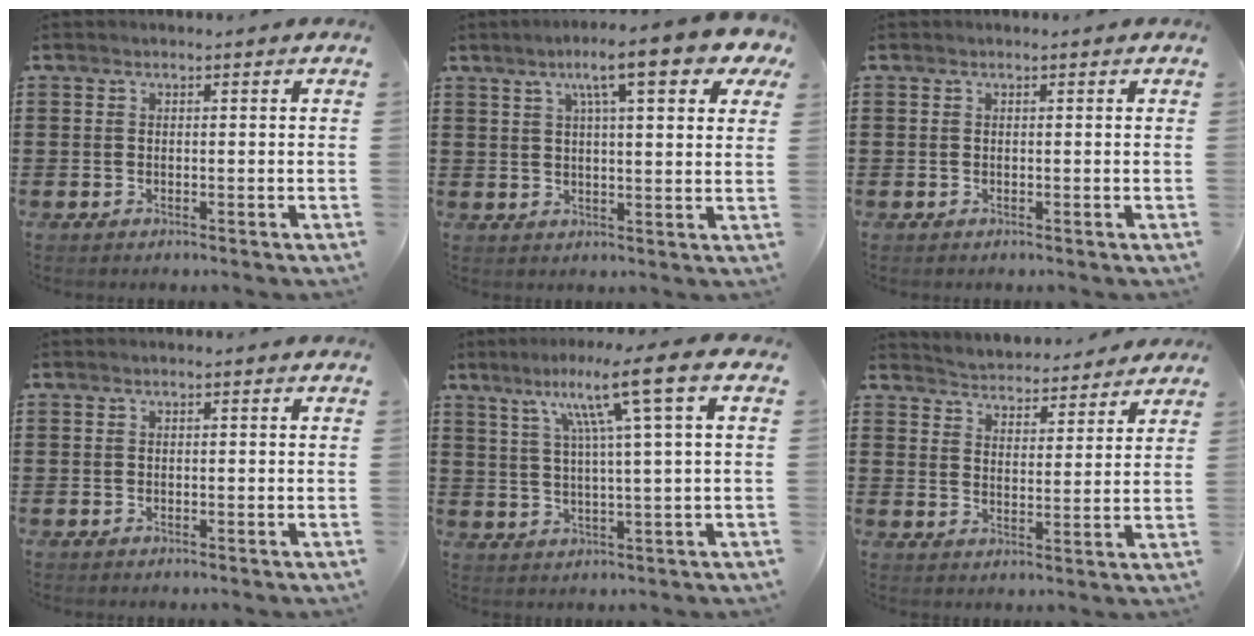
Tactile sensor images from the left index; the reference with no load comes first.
{"total": 9.4, "force": [5.8, 1.4, 7.3], "torque": [-0.125, -0.008, 0.090]}
{"total": 0.0}
{"total": 0.0}
{"total": 10.0, "force": [4.4, -0.5, 8.9], "torque": [-0.173, -0.005, 0.062]}
{"total": 3.9, "force": [3.8, 0.2, -0.7], "torque": [-0.010, -0.027, 0.063]}